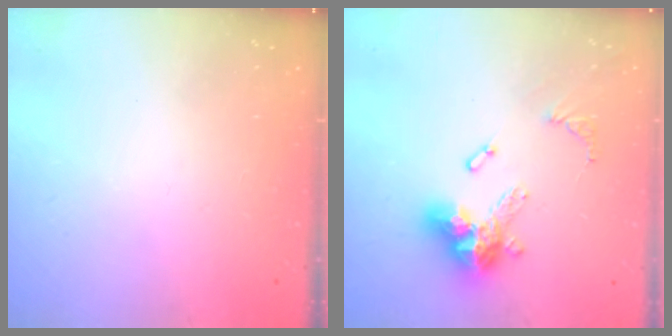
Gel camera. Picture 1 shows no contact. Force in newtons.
{"total": 14.6, "press": 14.6, "slide": 1.6}